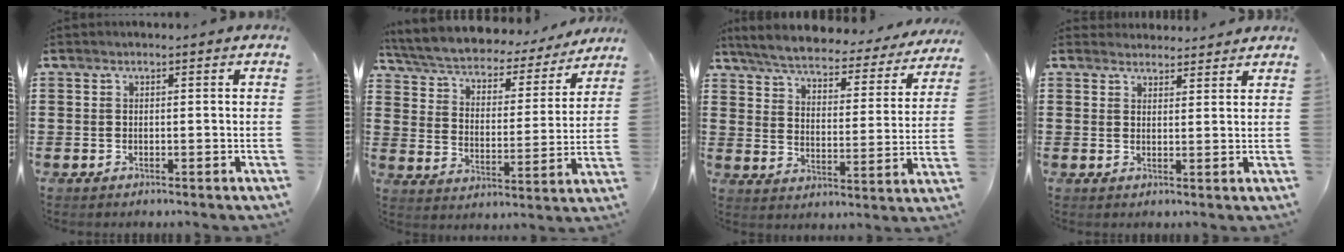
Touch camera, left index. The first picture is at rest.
{"total": 4.6, "force": [4.3, 0.9, 1.2], "torque": [-0.047, -0.035, 0.067]}
{"total": 4.9, "force": [4.5, 0.6, 1.6], "torque": [-0.057, -0.033, 0.072]}
{"total": 2.6, "force": [2.6, 0.5, -0.1], "torque": [-0.006, -0.006, 0.050]}